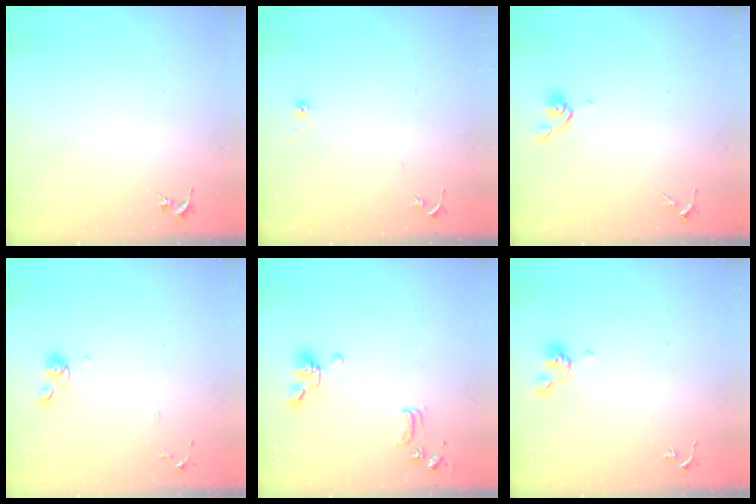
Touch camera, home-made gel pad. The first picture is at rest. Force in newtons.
{"total": 5.9, "press": 5.9, "slide": 0.6}
{"total": 5.1, "press": 4.9, "slide": 1.2}
{"total": 7.1, "press": 6.8, "slide": 2.1}
{"total": 13.7, "press": 13.6, "slide": 2.1}
{"total": 5.2, "press": 5.1, "slide": 1.1}